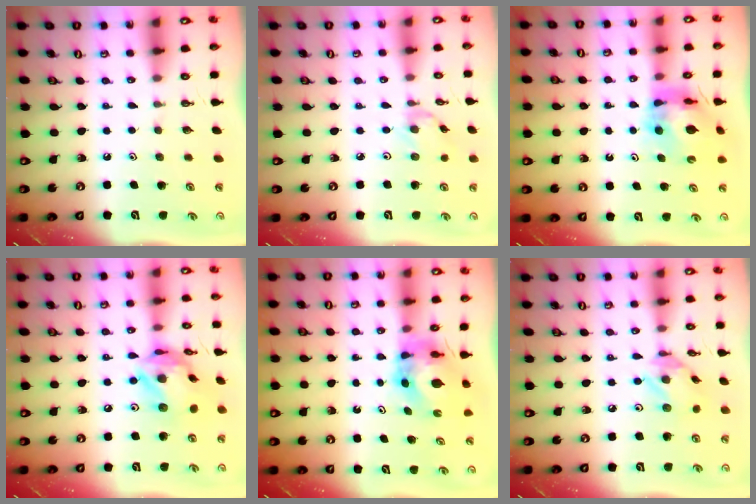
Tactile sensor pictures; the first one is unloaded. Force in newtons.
{"total": 0.9, "press": 0.8, "slide": 0.3}
{"total": 11.7, "press": 11.7, "slide": 1.2}
{"total": 16.4, "press": 16.3, "slide": 1.7}
{"total": 6.6, "press": 6.6, "slide": 0.7}
{"total": 7.8, "press": 7.8, "slide": 0.5}